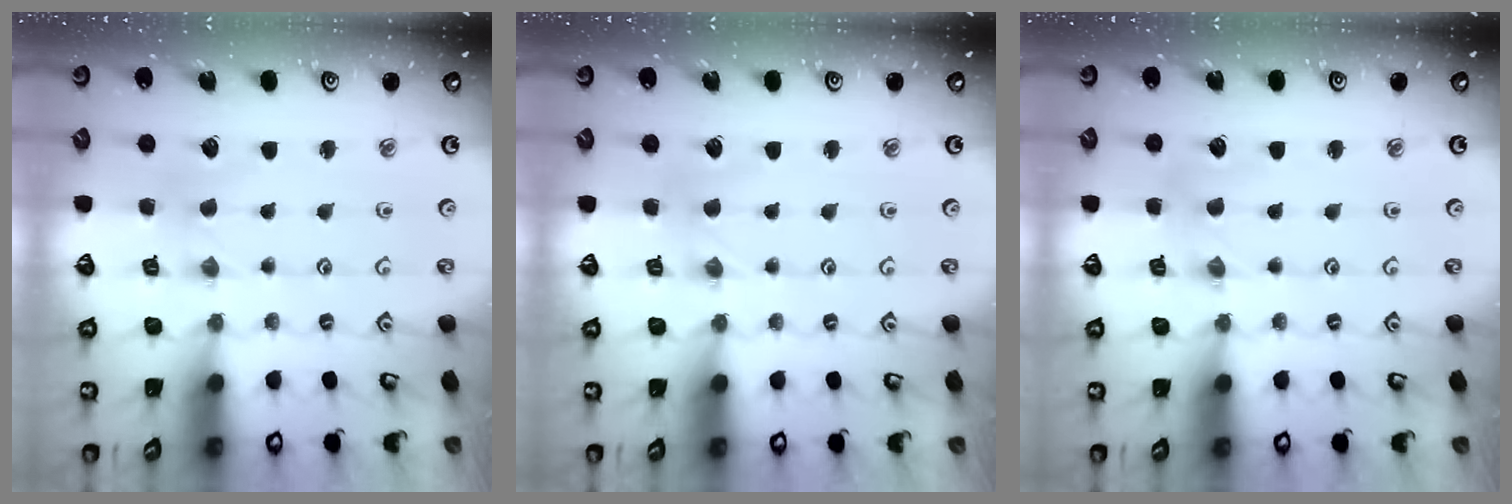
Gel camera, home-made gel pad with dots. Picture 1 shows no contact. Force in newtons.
{"total": 1.1, "press": 1.1, "slide": 0.3}
{"total": 1.1, "press": 1.1, "slide": 0.2}